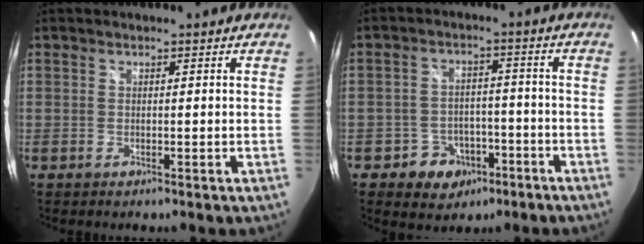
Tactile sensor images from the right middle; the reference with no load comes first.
{"total": 7.7, "force": [-4.1, 6.2, 2.2], "torque": [-0.060, 0.020, -0.044]}